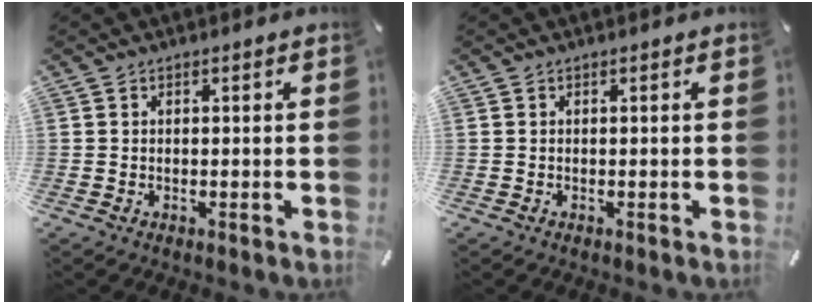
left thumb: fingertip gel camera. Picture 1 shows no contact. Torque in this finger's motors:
{"motor_torque": [0.00, 0.00, 0.02, 0.02, 0.00]}